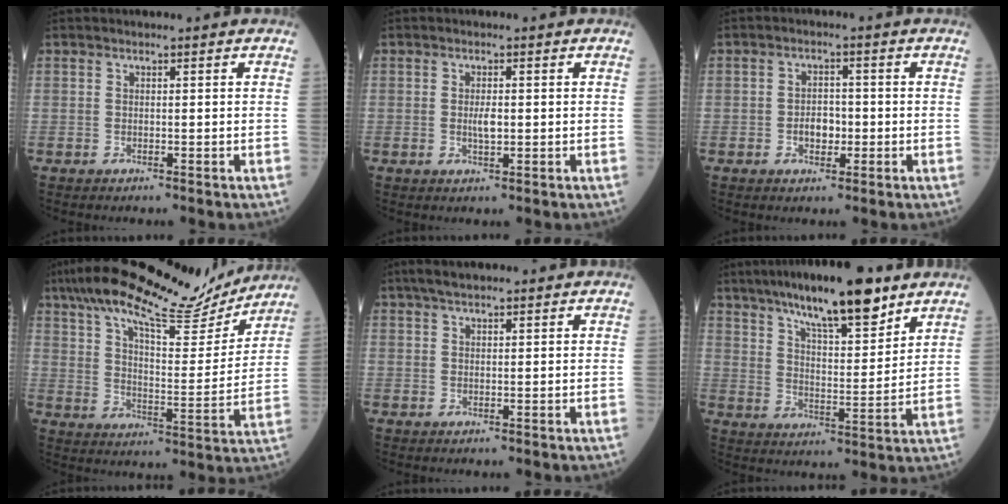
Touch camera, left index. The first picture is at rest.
{"total": 2.2, "force": [-0.1, 0.7, 2.1], "torque": [-0.043, -0.002, 0.001]}
{"total": 3.4, "force": [-0.9, 2.2, 2.5], "torque": [-0.041, 0.005, -0.014]}
{"total": 21.7, "force": [18.2, 4.3, 11.0], "torque": [-0.186, 0.015, 0.268]}
{"total": 4.1, "force": [3.2, 1.0, 2.3], "torque": [-0.043, 0.027, 0.056]}
{"total": 14.6, "force": [10.6, 2.8, 9.6], "torque": [-0.157, 0.005, 0.176]}